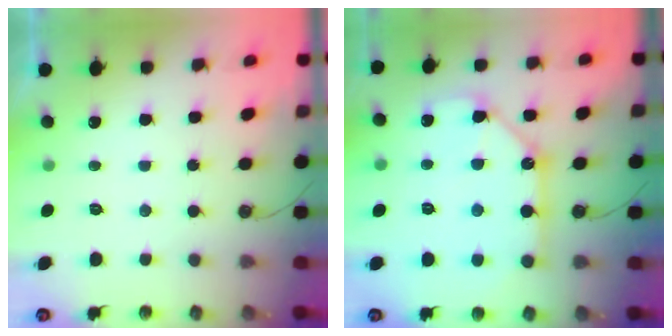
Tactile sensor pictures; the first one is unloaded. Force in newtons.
{"total": 10.9, "press": 10.9, "slide": 1.2}